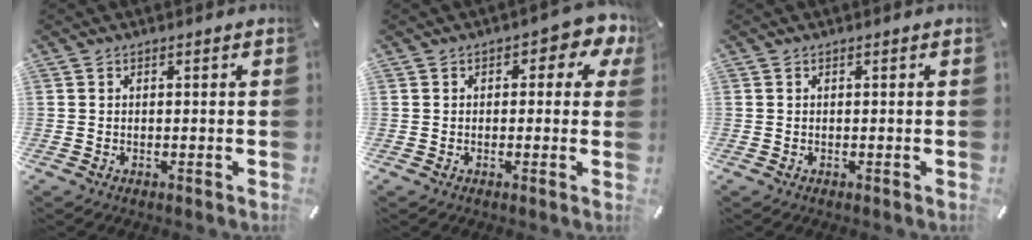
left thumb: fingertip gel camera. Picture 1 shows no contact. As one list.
[{"total": 4.7, "force": [1.3, 3.0, 3.4], "torque": [-0.039, -0.001, 0.016]}, {"total": 0.0}]